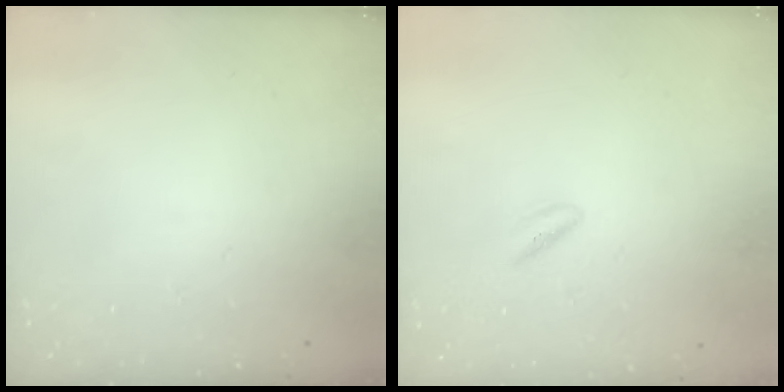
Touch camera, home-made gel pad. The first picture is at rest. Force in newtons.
{"total": 1.9, "press": 1.6, "slide": 1.0}